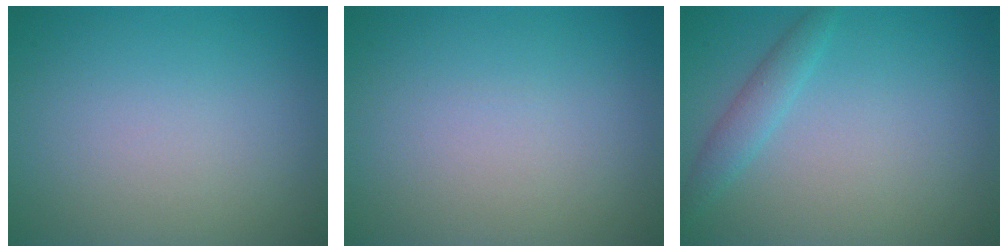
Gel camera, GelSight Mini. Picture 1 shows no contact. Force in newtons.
{"total": 0.0}
{"total": 1.8, "press": 1.8, "slide": 0.1}